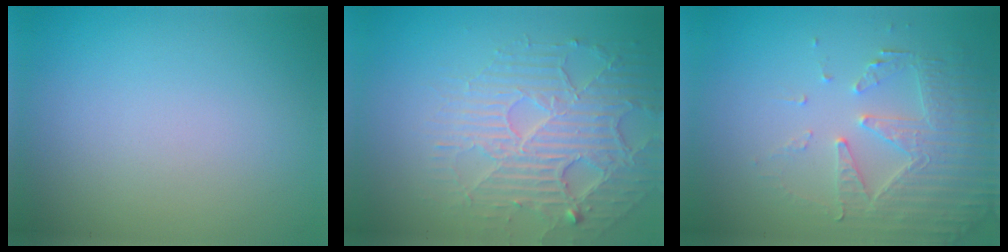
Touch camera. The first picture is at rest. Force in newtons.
{"total": 5.6, "press": 4.5, "slide": 3.3}
{"total": 5.2, "press": 3.7, "slide": 3.6}